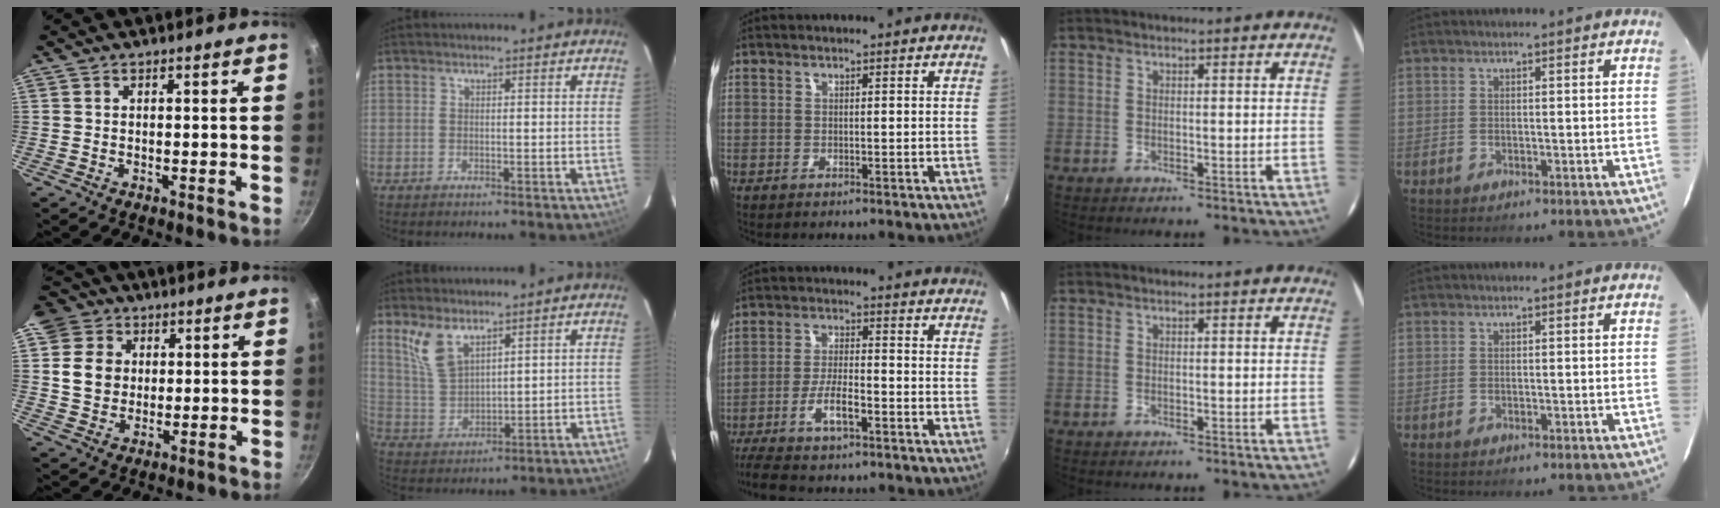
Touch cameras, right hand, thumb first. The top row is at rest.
{"thumb": {"total": 10.0, "force": [2.8, 8.7, 4.0], "torque": [-0.040, 0.002, 0.044]}, "index": {"total": 7.6, "force": [5.1, 3.4, 4.6], "torque": [-0.093, 0.004, 0.114]}, "middle": {"total": 9.0, "force": [-6.2, 1.8, 6.2], "torque": [-0.140, -0.007, -0.115]}}